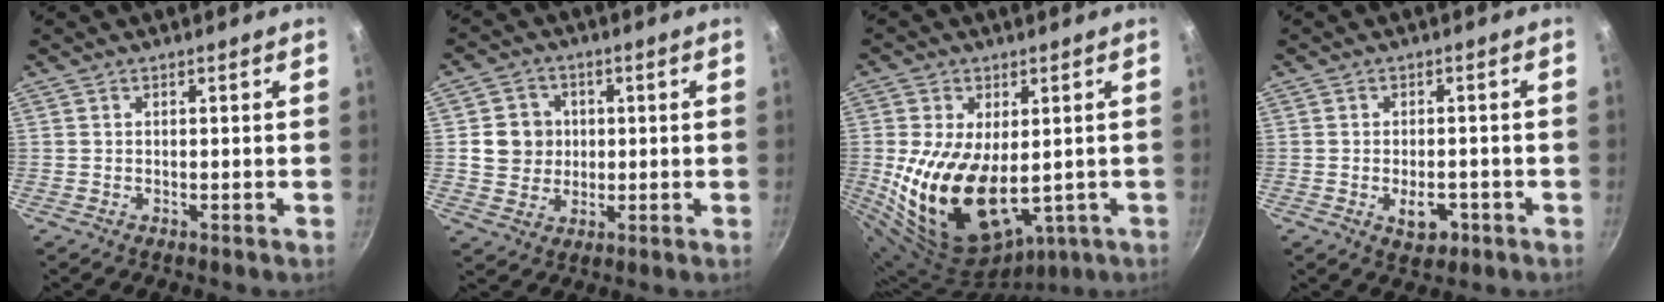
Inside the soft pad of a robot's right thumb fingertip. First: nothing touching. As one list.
[{"total": 7.3, "force": [0.7, 6.9, 2.4], "torque": [-0.005, 0.006, 0.011]}, {"total": 18.4, "force": [-1.3, 11.0, 14.6], "torque": [-0.253, -0.014, 0.003]}, {"total": 4.9, "force": [-1.8, 2.9, 3.5], "torque": [-0.036, 0.007, -0.019]}]